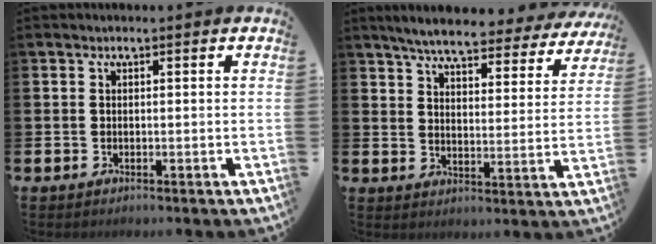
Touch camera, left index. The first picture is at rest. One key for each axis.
{"total": 6.1, "fx": 5.7, "fy": 0.7, "fz": 2.1, "tx": -0.061, "ty": -0.034, "tz": 0.095}